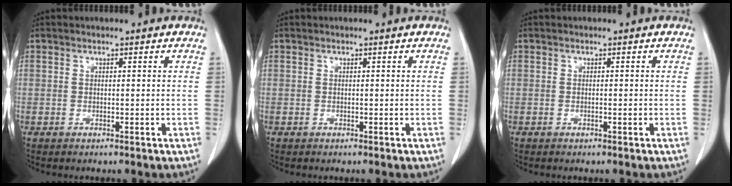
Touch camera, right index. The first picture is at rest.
{"total": 0.0}
{"total": 0.5, "force": [-0.2, 0.0, 0.5], "torque": [-0.008, 0.001, -0.002]}